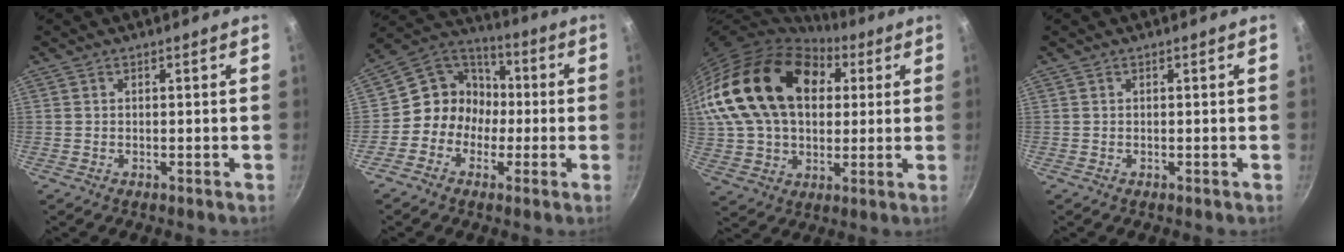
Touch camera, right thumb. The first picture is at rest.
{"total": 11.0, "force": [-1.4, 9.9, 4.5], "torque": [-0.028, 0.043, -0.045]}
{"total": 26.4, "force": [7.5, 17.7, 18.1], "torque": [-0.313, 0.014, 0.129]}
{"total": 0.0}